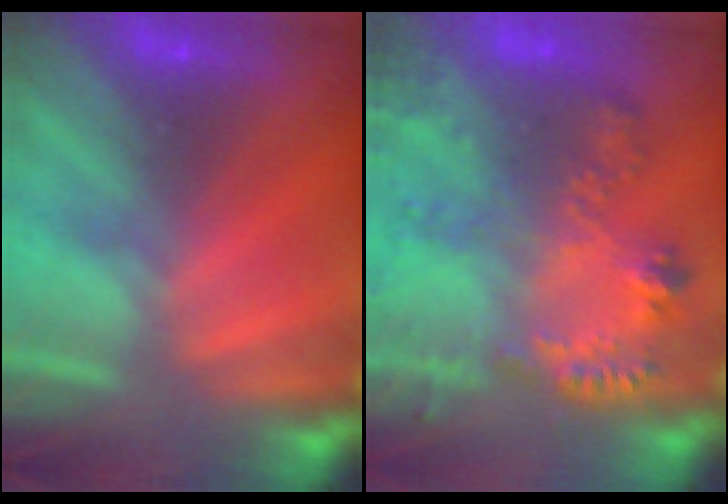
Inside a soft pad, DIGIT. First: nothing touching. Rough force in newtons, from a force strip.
{"total": 6.1}